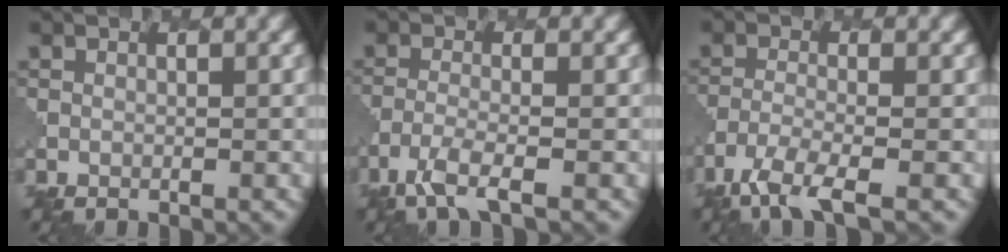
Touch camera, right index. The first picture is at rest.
{"total": 3.3, "force": [-2.2, 0.6, 2.4], "torque": [-0.052, -0.006, -0.054]}
{"total": 4.4, "force": [-3.1, 0.9, 3.1], "torque": [-0.065, -0.011, -0.068]}